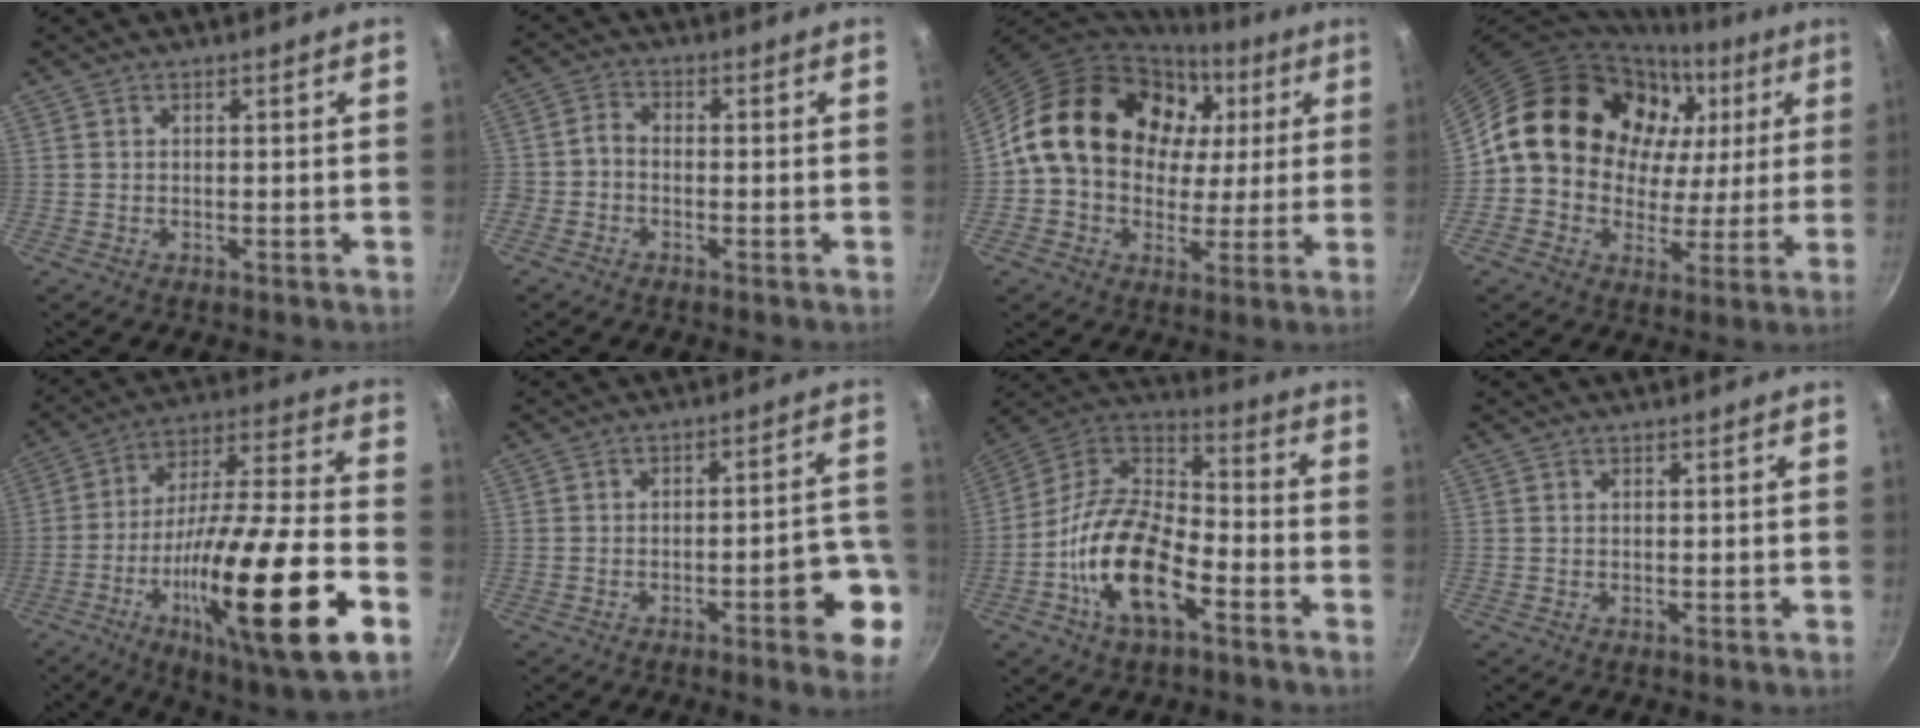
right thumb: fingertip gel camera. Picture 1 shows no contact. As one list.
[{"total": 2.7, "force": [-1.6, 1.7, 1.4], "torque": [-0.034, 0.021, -0.042]}, {"total": 21.7, "force": [5.0, 17.2, 12.3], "torque": [-0.180, 0.026, 0.081]}, {"total": 19.9, "force": [5.7, 16.6, 9.4], "torque": [-0.118, 0.014, 0.090]}, {"total": 29.6, "force": [-10.6, 6.9, 26.7], "torque": [-0.418, 0.032, -0.173]}, {"total": 10.6, "force": [-4.5, 3.4, 9.0], "torque": [-0.084, 0.042, -0.056]}, {"total": 18.5, "force": [-7.4, 9.4, 14.2], "torque": [-0.246, 0.051, -0.157]}, {"total": 0.0}]